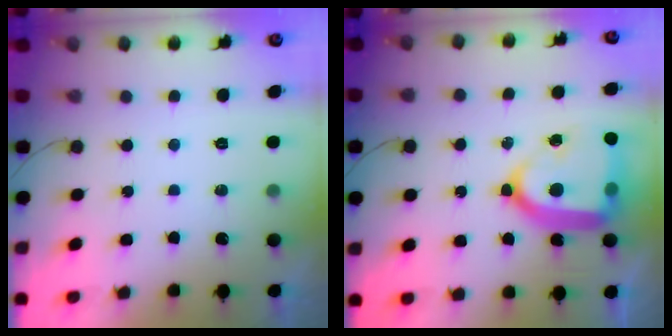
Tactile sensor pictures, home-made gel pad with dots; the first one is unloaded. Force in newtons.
{"total": 20.5, "press": 20.4, "slide": 1.8}